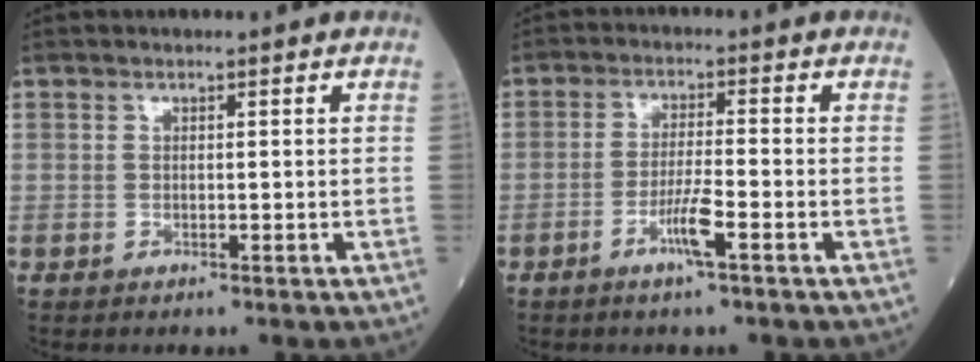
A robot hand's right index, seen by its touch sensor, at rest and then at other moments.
{"total": 4.6, "force": [-2.5, -0.1, 3.8], "torque": [-0.075, -0.006, -0.050]}